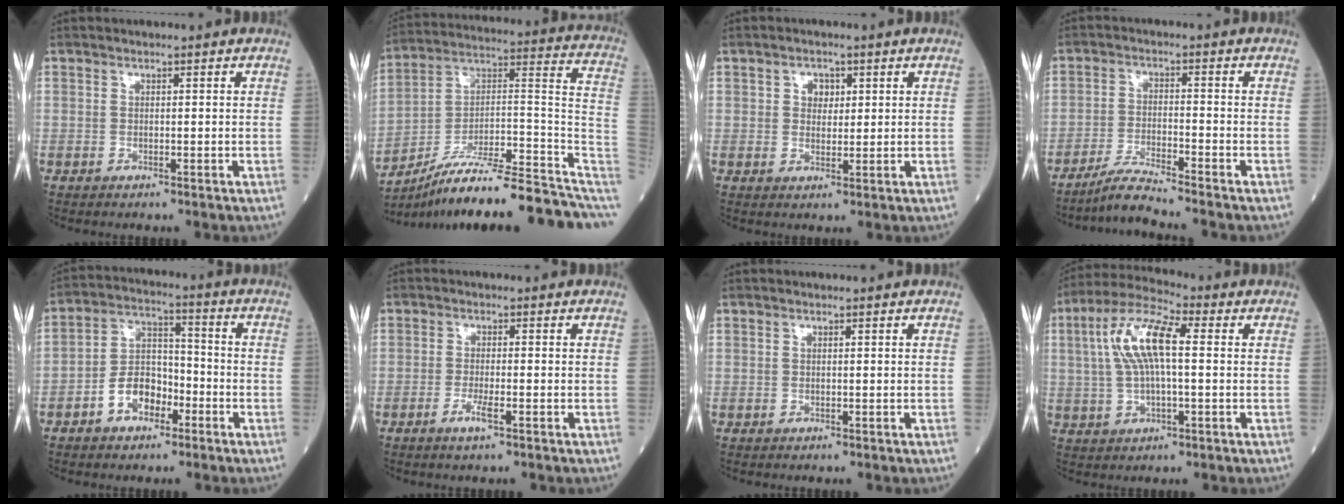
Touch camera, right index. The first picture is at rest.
{"total": 24.2, "force": [-19.7, 3.2, 13.7], "torque": [-0.134, 0.035, -0.301]}
{"total": 2.6, "force": [0.9, 1.9, 1.4], "torque": [-0.022, 0.004, 0.016]}
{"total": 5.3, "force": [-4.8, -1.2, 1.8], "torque": [-0.040, -0.024, -0.092]}
{"total": 7.8, "force": [-3.6, 4.8, 5.0], "torque": [-0.098, 0.025, -0.068]}
{"total": 2.7, "force": [-1.3, 0.2, 2.3], "torque": [-0.046, -0.003, -0.027]}
{"total": 0.0}
{"total": 10.4, "force": [1.5, 2.8, 9.9], "torque": [-0.211, 0.025, 0.026]}